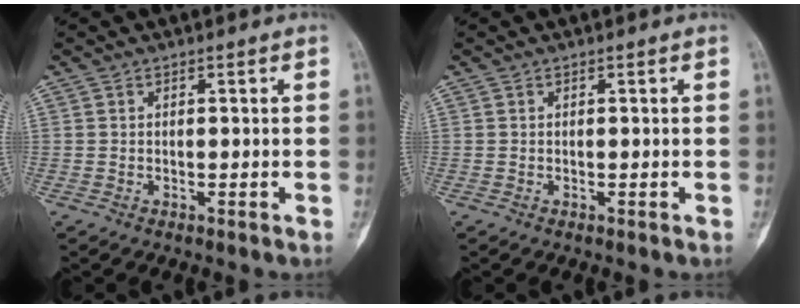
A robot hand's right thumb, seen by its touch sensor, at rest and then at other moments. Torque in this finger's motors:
{"motor_torque": [0.15, 0.11, 0.16, 0.01, 0.00]}